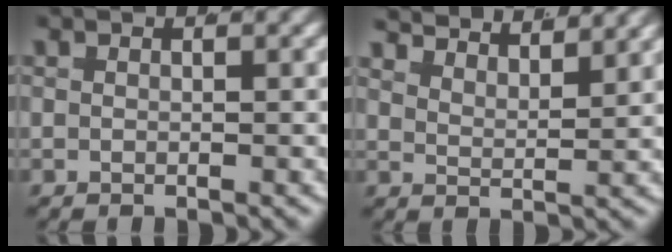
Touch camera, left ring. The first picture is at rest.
{"total": 4.9, "force": [4.0, 2.0, 2.1], "torque": [-0.038, 0.001, 0.059]}